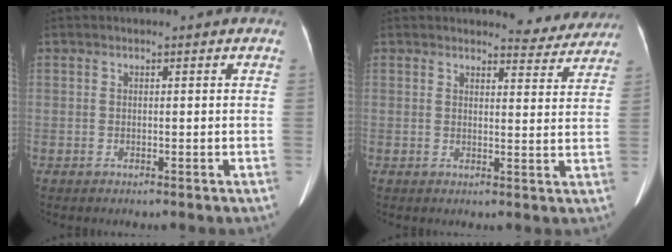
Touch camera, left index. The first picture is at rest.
{"total": 6.5, "force": [6.3, 1.5, 0.4], "torque": [0.008, -0.018, 0.058]}